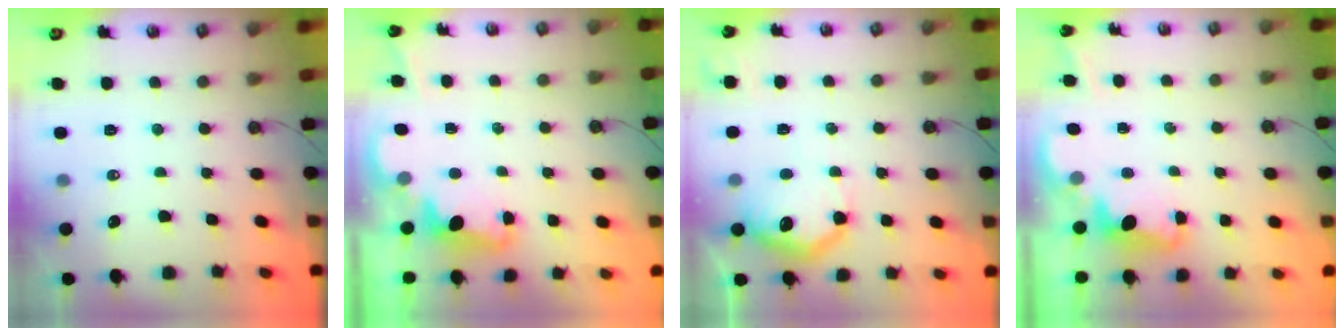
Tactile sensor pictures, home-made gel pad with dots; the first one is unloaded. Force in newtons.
{"total": 2.4, "press": 2.3, "slide": 0.5}
{"total": 14.5, "press": 14.5, "slide": 1.3}
{"total": 2.0, "press": 1.9, "slide": 0.5}